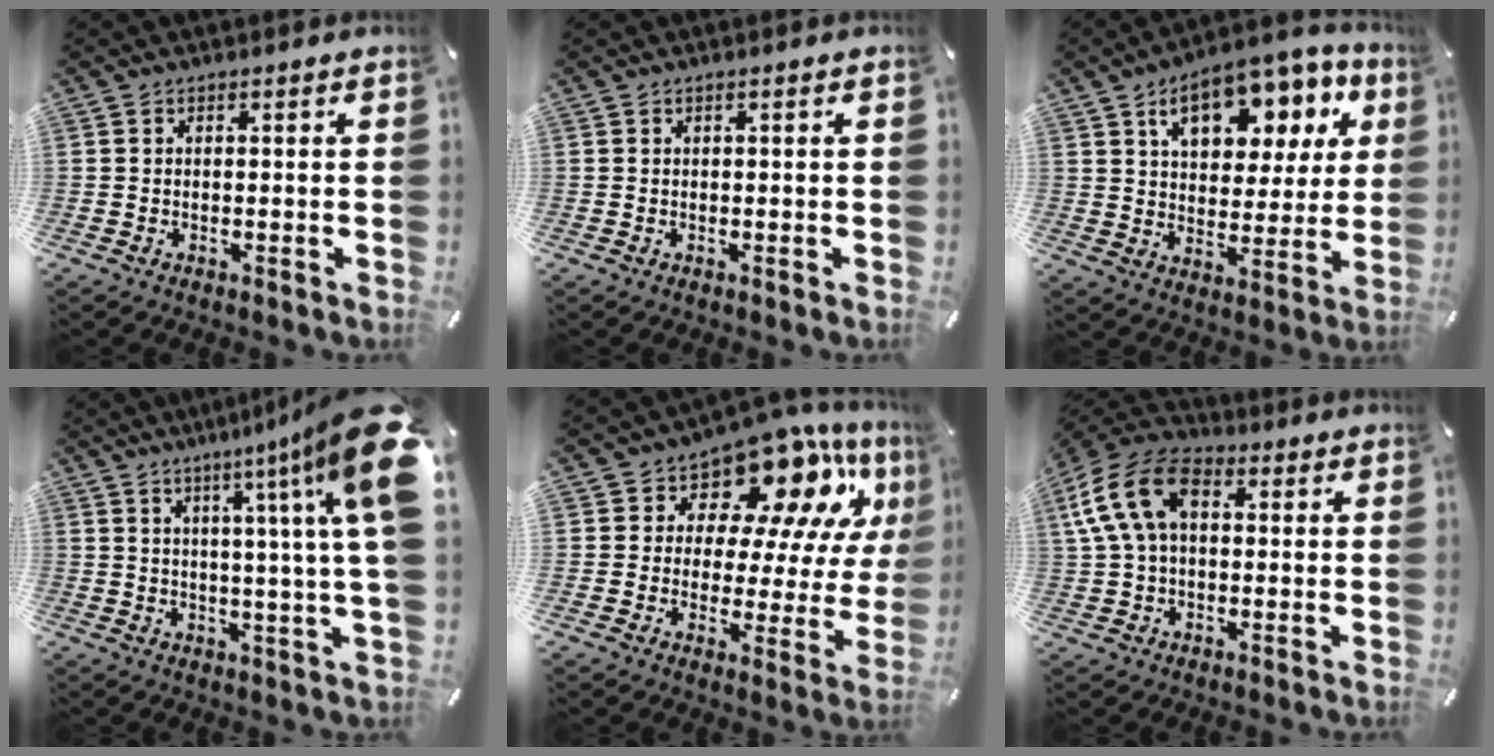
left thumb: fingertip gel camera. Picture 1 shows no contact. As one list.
[{"total": 0.0}, {"total": 15.6, "force": [8.5, 9.1, 9.4], "torque": [-0.143, -0.036, 0.146]}, {"total": 17.8, "force": [7.0, 0.8, 16.4], "torque": [-0.245, -0.051, 0.092]}, {"total": 13.9, "force": [10.9, 6.2, 6.2], "torque": [-0.103, -0.098, 0.180]}, {"total": 14.6, "force": [2.5, 10.1, 10.3], "torque": [-0.231, 0.011, 0.046]}]